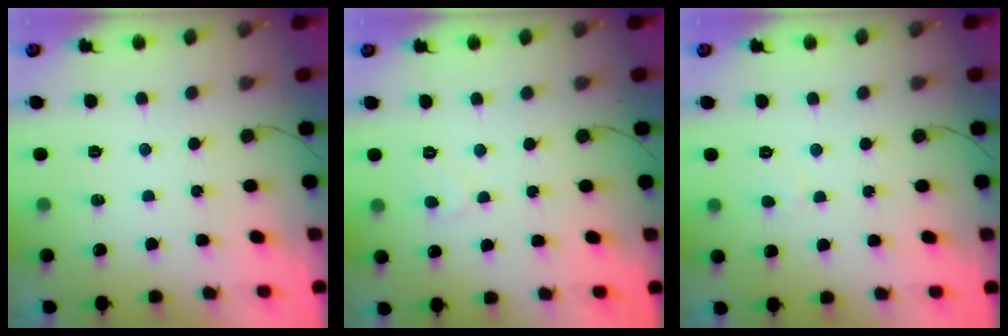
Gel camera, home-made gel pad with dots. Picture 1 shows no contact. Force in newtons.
{"total": 3.7, "press": 3.7, "slide": 0.5}
{"total": 1.6, "press": 1.5, "slide": 0.2}